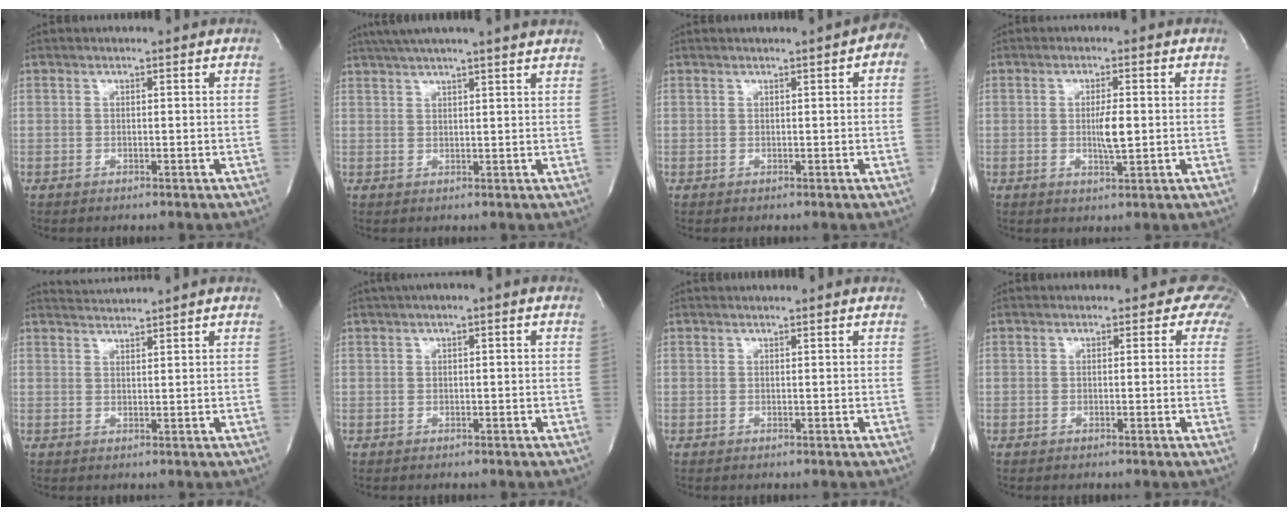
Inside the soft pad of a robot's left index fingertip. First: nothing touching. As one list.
[{"total": 10.5, "force": [8.9, -0.7, 5.5], "torque": [-0.093, 0.026, 0.111]}, {"total": 3.0, "force": [1.1, 0.7, 2.7], "torque": [-0.024, 0.007, 0.006]}, {"total": 3.8, "force": [-0.2, 0.6, 3.8], "torque": [-0.067, -0.004, -0.001]}, {"total": 2.8, "force": [2.4, -1.3, -0.4], "torque": [0.002, -0.005, 0.052]}, {"total": 2.1, "force": [0.6, 0.4, 2.0], "torque": [-0.034, 0.008, 0.004]}, {"total": 1.6, "force": [1.5, -0.4, 0.4], "torque": [-0.012, 0.009, 0.024]}, {"total": 3.3, "force": [1.7, 2.7, 0.8], "torque": [0.023, -0.008, -0.008]}]